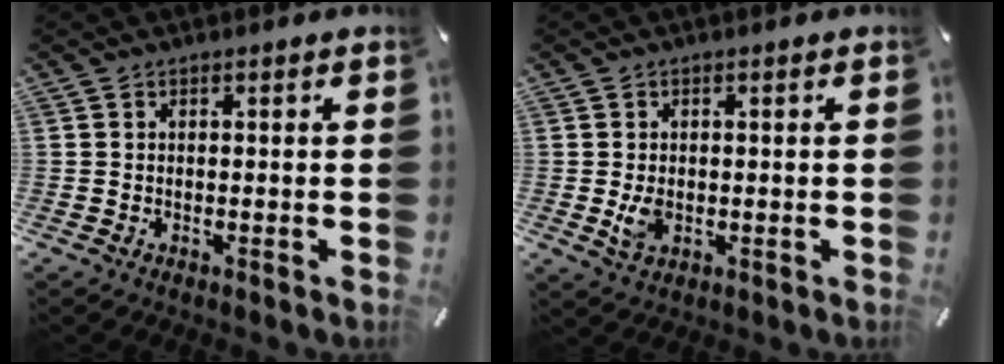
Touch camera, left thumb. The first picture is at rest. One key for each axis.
{"total": 3.6, "fx": -0.3, "fy": 2.6, "fz": 2.5, "tx": -0.049, "ty": -0.004, "tz": -0.008}